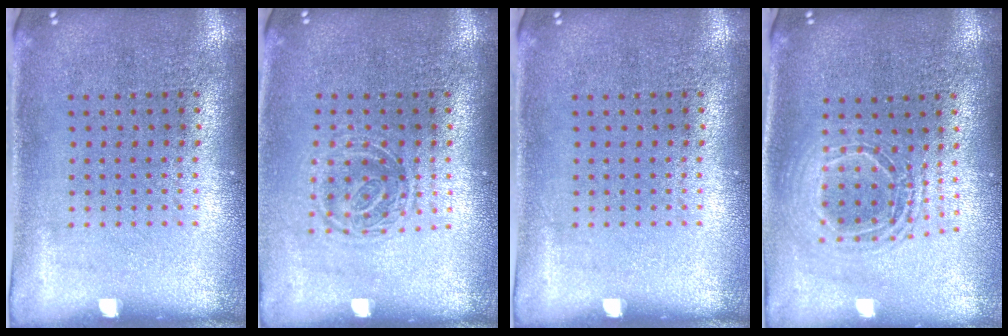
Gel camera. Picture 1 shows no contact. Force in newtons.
{"total": 1.3, "press": 1.1, "slide": 0.7}
{"total": 0.0}
{"total": 1.7, "press": 1.4, "slide": 0.9}